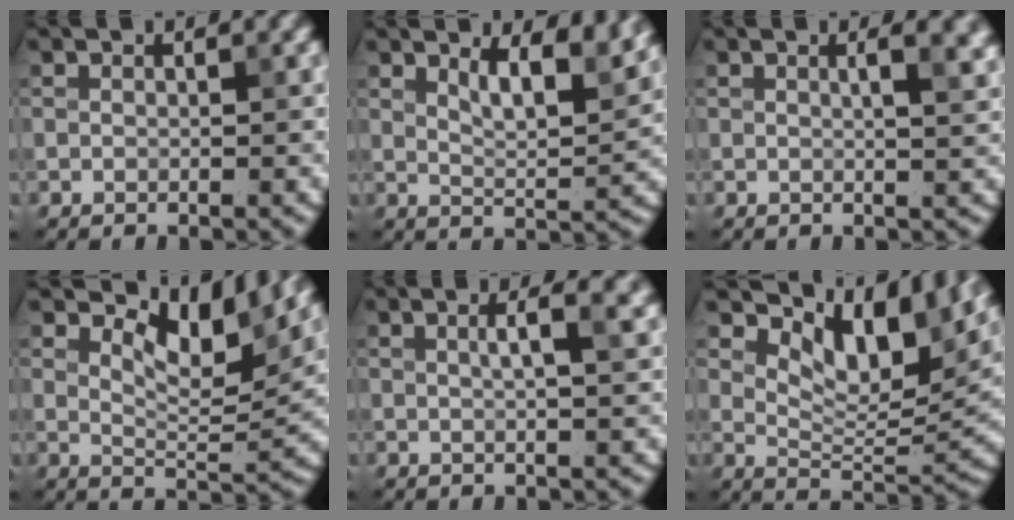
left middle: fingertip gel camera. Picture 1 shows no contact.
{"total": 5.3, "force": [3.1, 1.8, 4.0], "torque": [-0.062, 0.000, 0.048]}
{"total": 3.9, "force": [1.4, 1.6, 3.3], "torque": [-0.024, 0.012, 0.009]}
{"total": 5.8, "force": [3.2, 2.3, 4.3], "torque": [-0.071, -0.003, 0.049]}
{"total": 3.4, "force": [1.1, 1.1, 3.0], "torque": [-0.032, 0.011, 0.005]}
{"total": 9.4, "force": [5.7, 4.0, 6.2], "torque": [-0.095, 0.000, 0.099]}